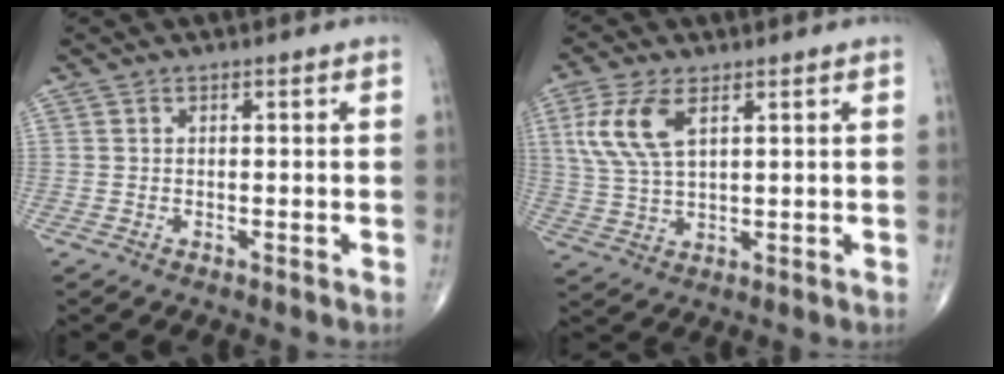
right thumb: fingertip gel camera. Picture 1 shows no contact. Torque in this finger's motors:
{"motor_torque": [0.14, 0.19, 0.70, 0.32, 0.10]}